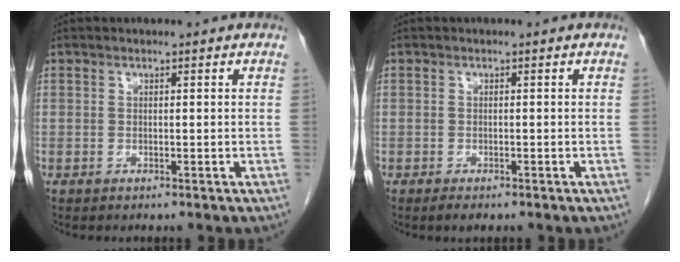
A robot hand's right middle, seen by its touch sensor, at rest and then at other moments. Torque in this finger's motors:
{"motor_torque": [0.24, 0.15, -0.06, -0.01]}